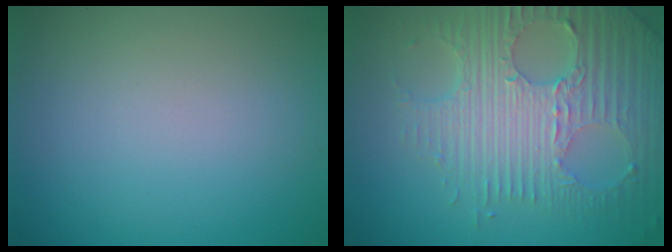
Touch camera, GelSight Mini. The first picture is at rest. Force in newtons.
{"total": 8.2, "press": 5.8, "slide": 5.8}